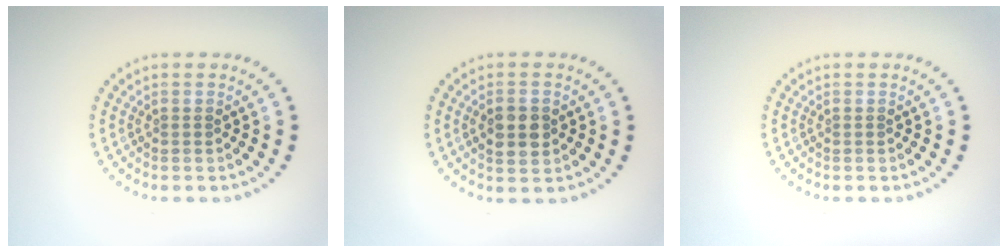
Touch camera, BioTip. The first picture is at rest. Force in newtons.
{"total": 2.5, "press": 2.5, "slide": 0.1}
{"total": 0.0}